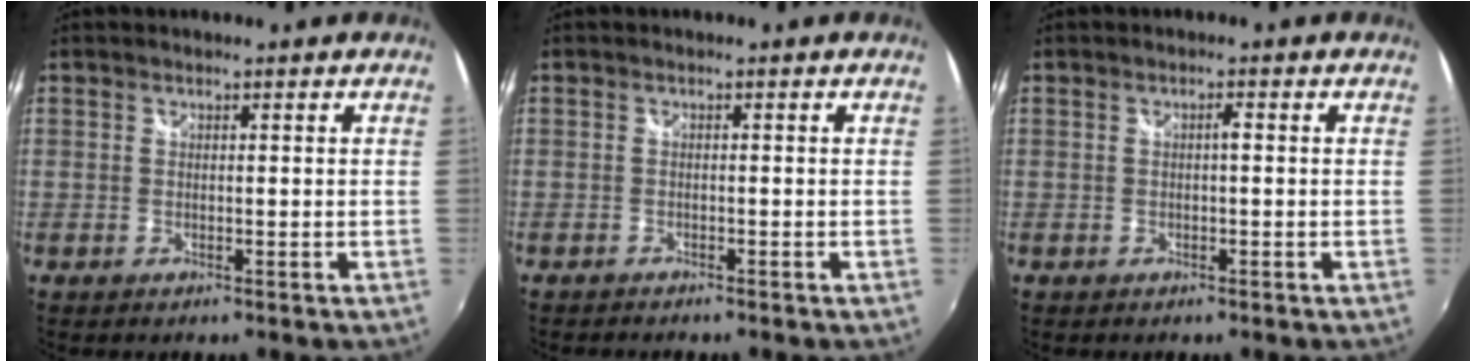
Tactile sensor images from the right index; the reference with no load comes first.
{"total": 1.2, "force": [-1.2, 0.2, 0.1], "torque": [-0.010, -0.005, -0.021]}
{"total": 1.0, "force": [-0.1, 0.2, 0.9], "torque": [-0.015, 0.006, -0.003]}